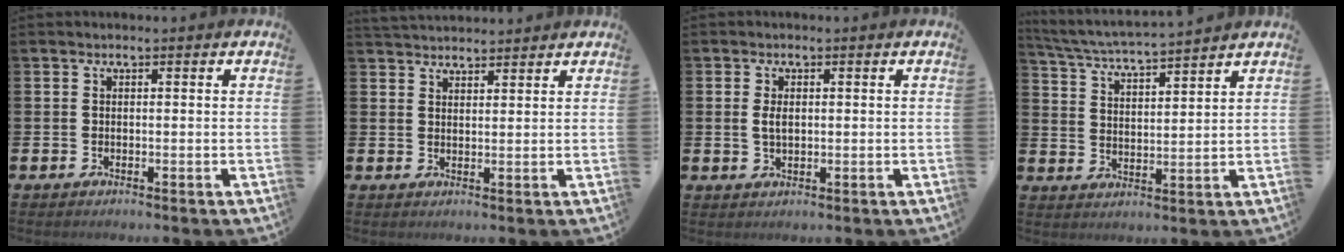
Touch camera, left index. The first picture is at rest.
{"total": 3.0, "force": [3.0, 0.6, 0.0], "torque": [-0.004, -0.012, 0.055]}
{"total": 2.0, "force": [0.4, 1.1, 1.6], "torque": [-0.023, 0.001, 0.003]}
{"total": 4.6, "force": [4.5, -0.2, 0.9], "torque": [-0.038, -0.036, 0.075]}